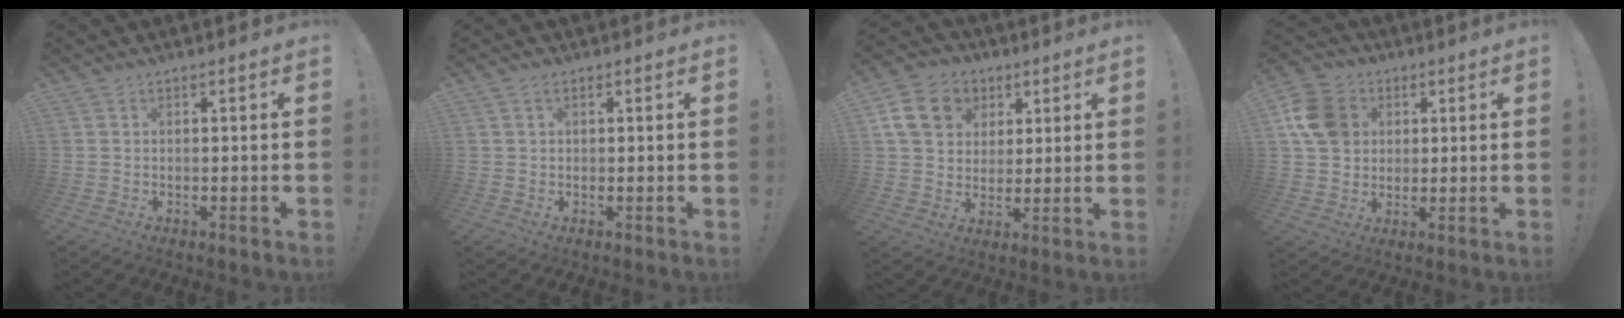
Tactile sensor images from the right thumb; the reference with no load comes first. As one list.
[{"total": 1.6, "force": [0.8, 0.8, 1.1], "torque": [-0.017, 0.000, 0.014]}, {"total": 14.2, "force": [5.4, 11.5, 6.3], "torque": [-0.085, -0.016, 0.111]}, {"total": 11.7, "force": [3.3, 9.9, 5.2], "torque": [-0.077, -0.006, 0.069]}]